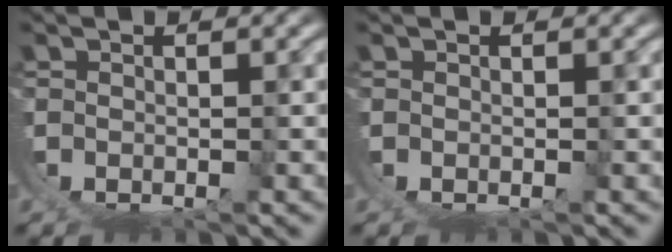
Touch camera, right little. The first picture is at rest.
{"total": 0.0}